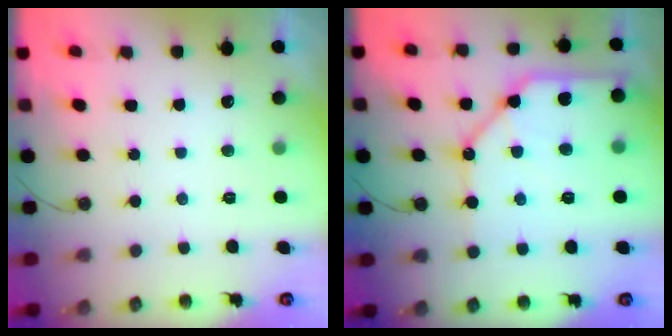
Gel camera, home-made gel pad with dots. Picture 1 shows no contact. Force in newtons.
{"total": 17.0, "press": 16.9, "slide": 2.0}